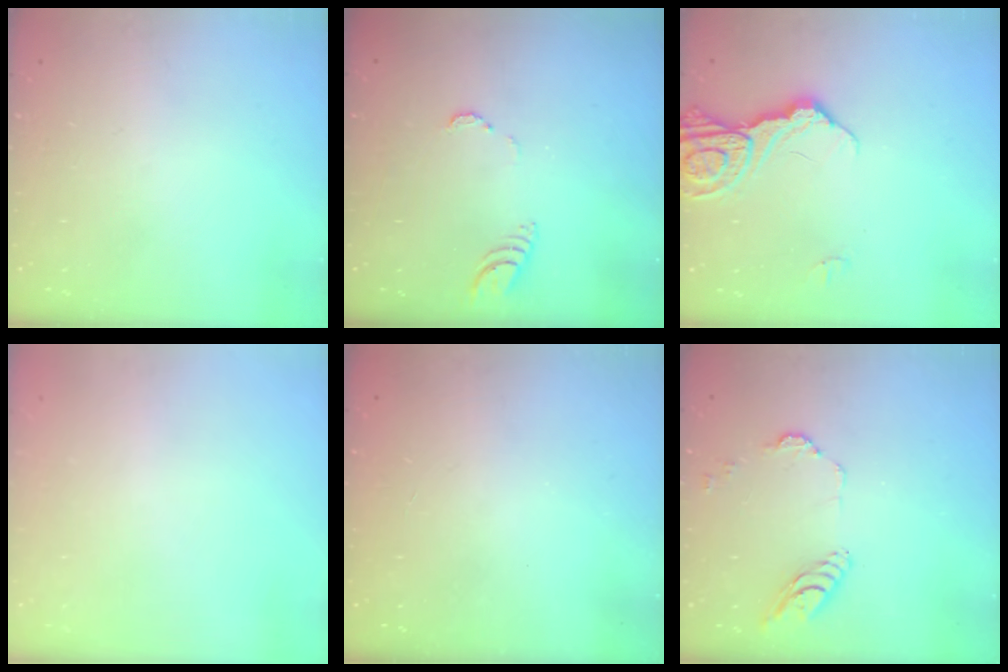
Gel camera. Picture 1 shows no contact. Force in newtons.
{"total": 3.5, "press": 3.5, "slide": 0.3}
{"total": 13.2, "press": 13.1, "slide": 1.5}
{"total": 0.0}
{"total": 0.0}
{"total": 10.1, "press": 10.1, "slide": 1.0}